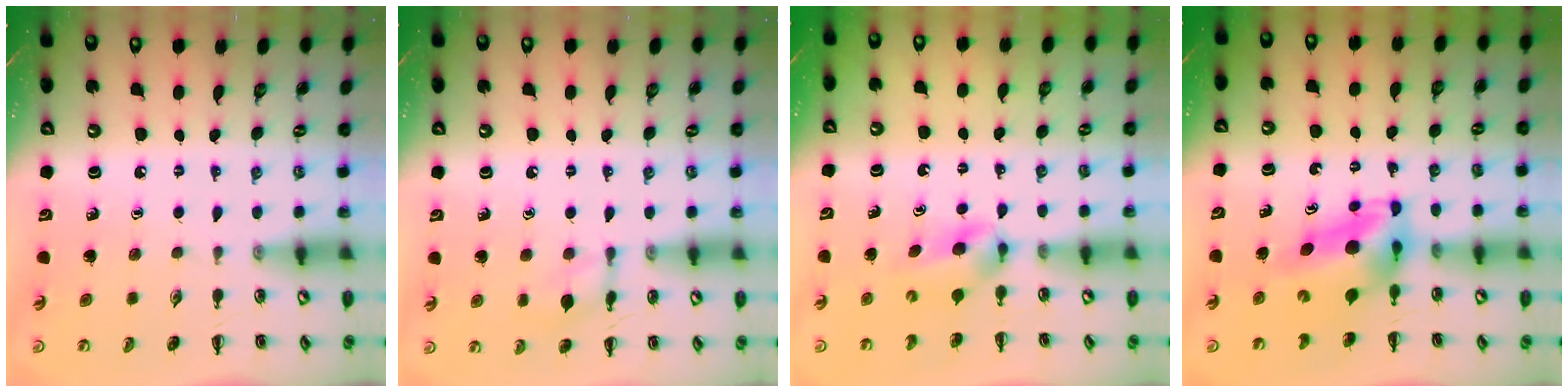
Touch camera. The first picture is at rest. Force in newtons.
{"total": 7.3, "press": 7.2, "slide": 1.5}
{"total": 3.7, "press": 3.5, "slide": 1.1}
{"total": 5.1, "press": 4.9, "slide": 1.2}